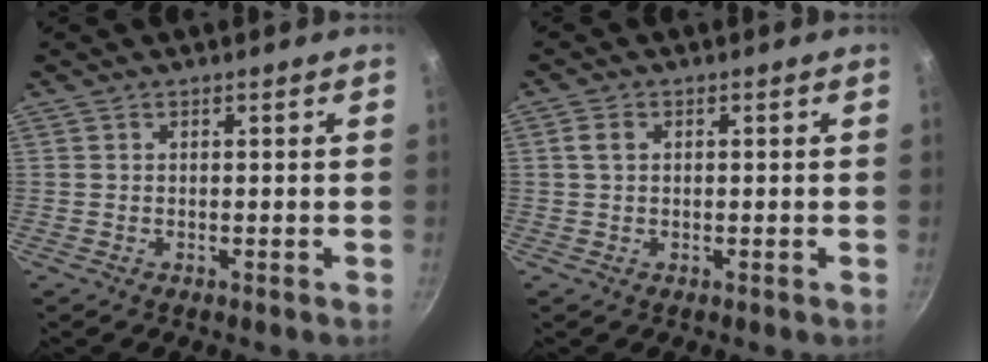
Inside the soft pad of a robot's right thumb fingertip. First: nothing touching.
{"total": 2.1, "force": [0.3, 1.7, 1.2], "torque": [-0.015, 0.004, 0.004]}